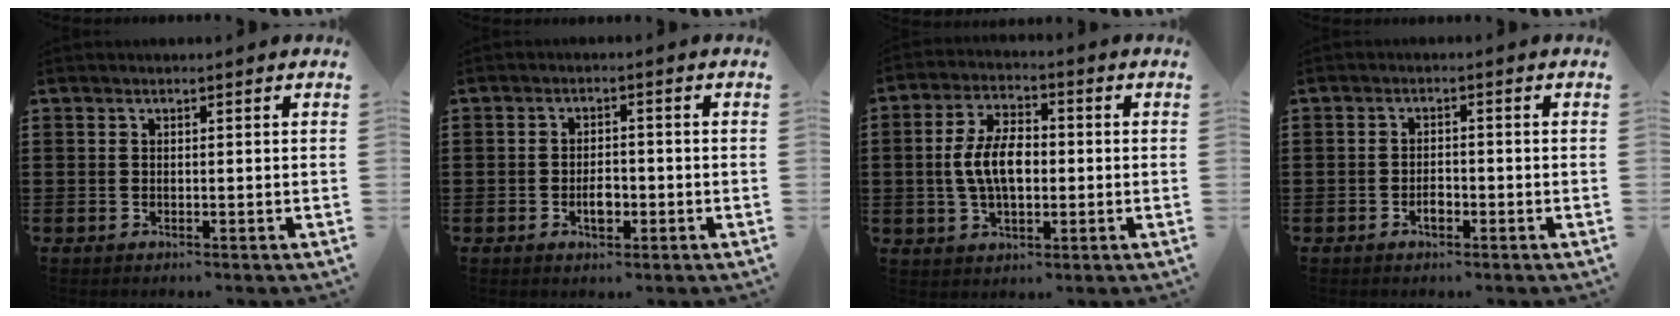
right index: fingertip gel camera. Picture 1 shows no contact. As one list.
[{"total": 3.2, "force": [-1.1, 1.5, 2.6], "torque": [-0.048, 0.004, -0.019]}, {"total": 7.8, "force": [-0.3, 4.2, 6.5], "torque": [-0.143, 0.007, -0.011]}, {"total": 2.1, "force": [-1.0, 0.9, 1.6], "torque": [-0.032, 0.003, -0.018]}]